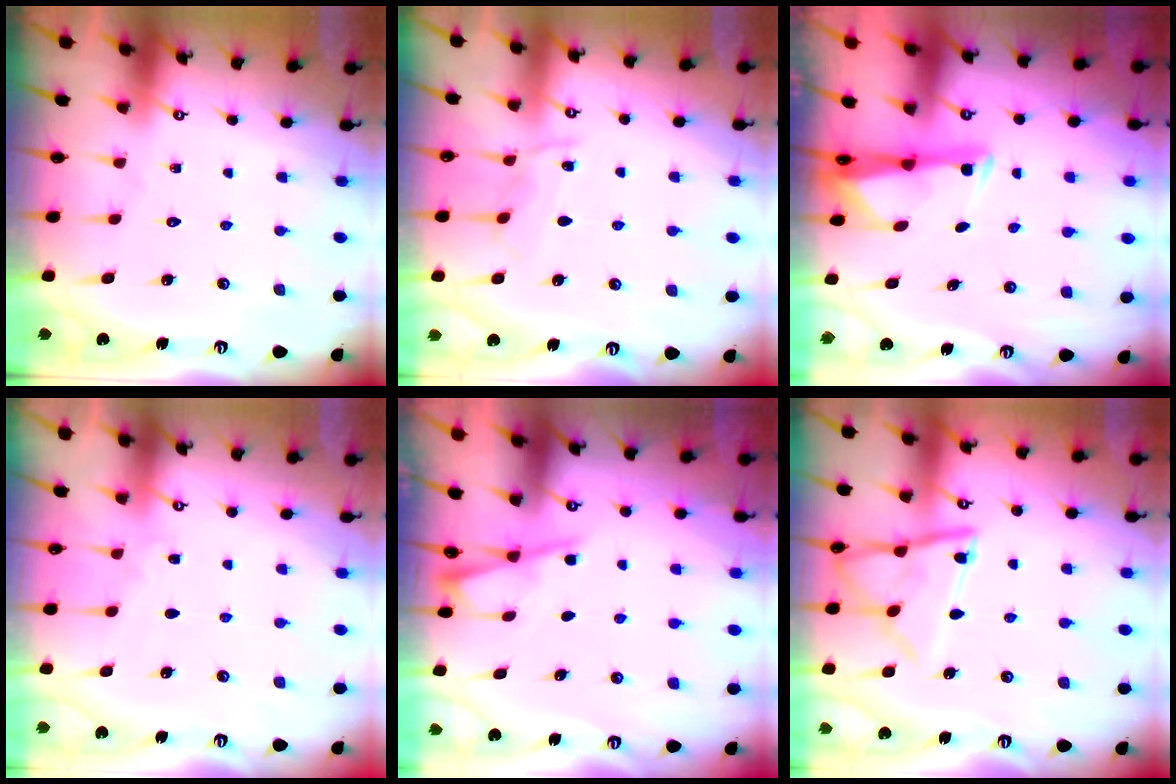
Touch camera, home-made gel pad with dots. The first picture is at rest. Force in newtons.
{"total": 6.4, "press": 6.3, "slide": 0.8}
{"total": 2.9, "press": 2.9, "slide": 0.5}
{"total": 2.8, "press": 2.8, "slide": 0.4}
{"total": 2.7, "press": 2.7, "slide": 0.3}
{"total": 12.1, "press": 12.1, "slide": 1.1}